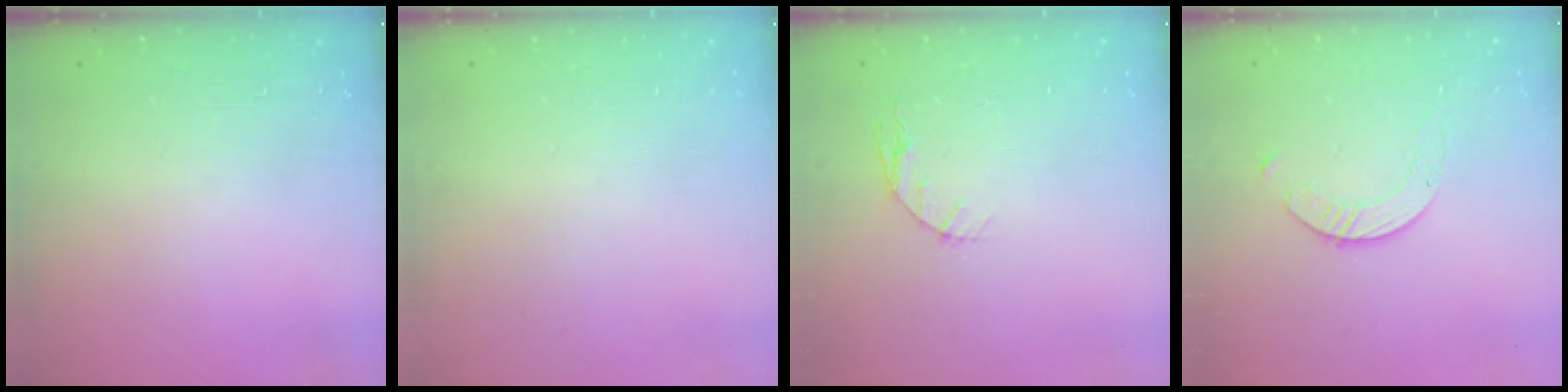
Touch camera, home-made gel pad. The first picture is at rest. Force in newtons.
{"total": 0.0}
{"total": 5.0, "press": 4.9, "slide": 0.6}
{"total": 2.6, "press": 2.6, "slide": 0.3}